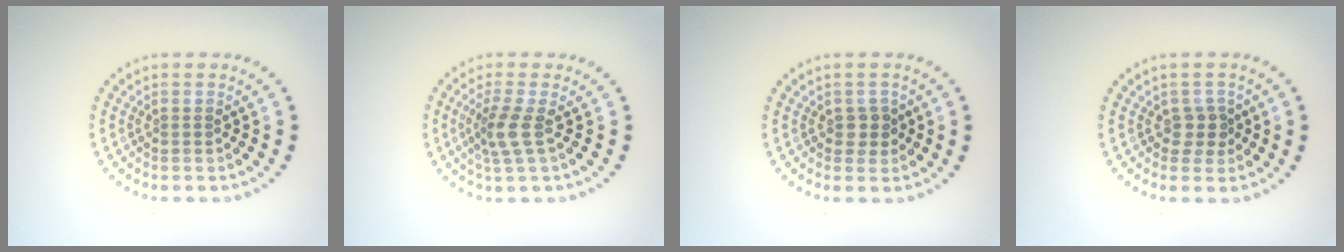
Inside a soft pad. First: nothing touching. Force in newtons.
{"total": 2.4, "press": 1.8, "slide": 1.6}
{"total": 1.4, "press": 1.3, "slide": 0.4}
{"total": 1.7, "press": 1.4, "slide": 0.9}